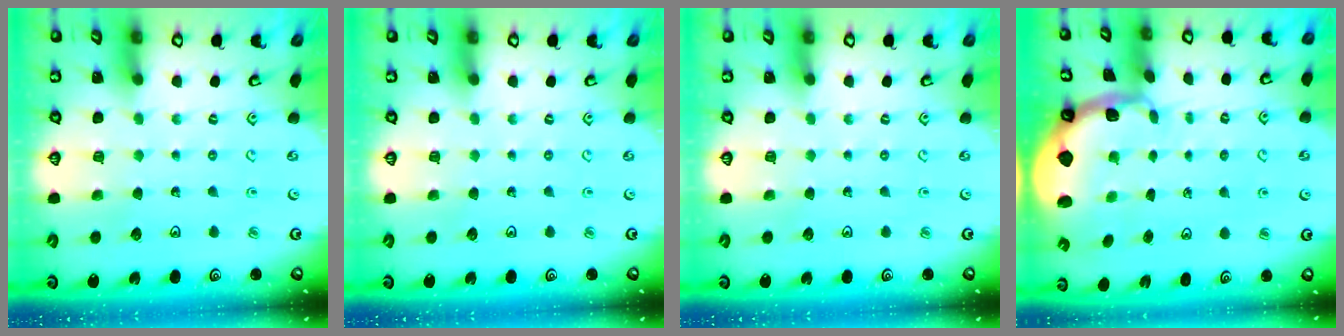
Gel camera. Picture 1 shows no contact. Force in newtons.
{"total": 0.0}
{"total": 0.0}
{"total": 1.7, "press": 1.6, "slide": 0.4}